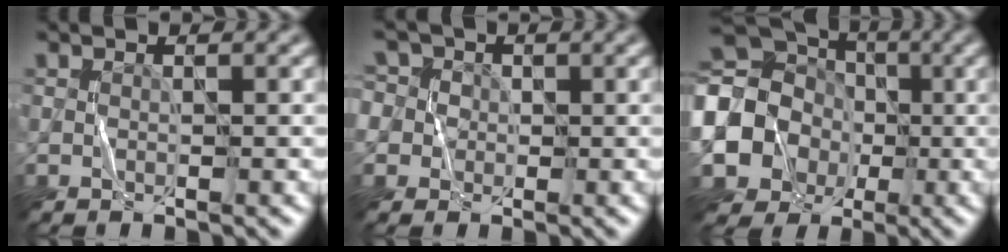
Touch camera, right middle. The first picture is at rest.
{"total": 8.2, "force": [3.1, 6.7, 3.6], "torque": [-0.067, 0.043, 0.008]}
{"total": 18.1, "force": [-2.3, 16.8, 6.4], "torque": [-0.178, 0.002, -0.086]}